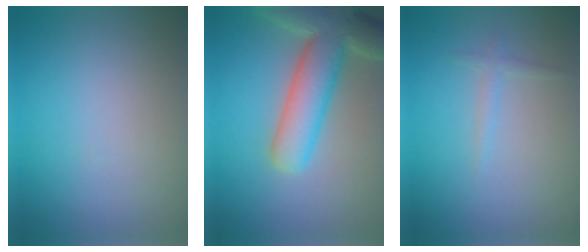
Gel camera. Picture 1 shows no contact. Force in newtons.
{"total": 8.5, "press": 8.5, "slide": 0.9}
{"total": 0.6, "press": 0.6, "slide": 0.1}